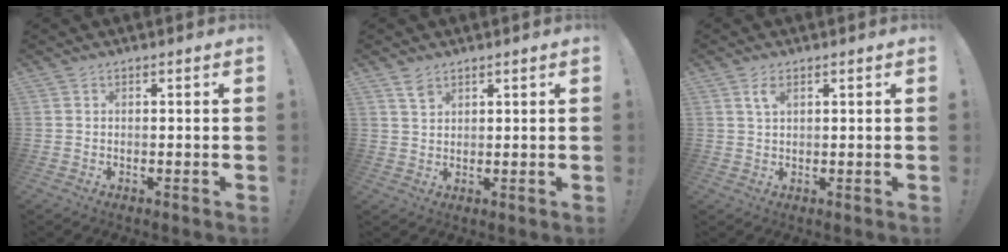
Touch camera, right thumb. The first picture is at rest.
{"total": 3.1, "force": [2.3, 1.7, 1.3], "torque": [-0.009, -0.016, 0.040]}
{"total": 3.2, "force": [1.6, 1.4, 2.4], "torque": [-0.037, -0.004, 0.025]}